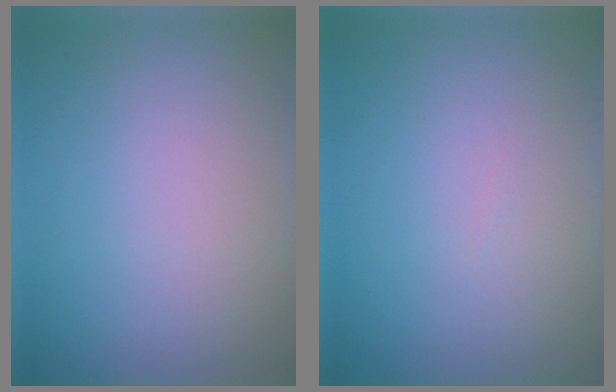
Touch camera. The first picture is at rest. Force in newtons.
{"total": 0.0}